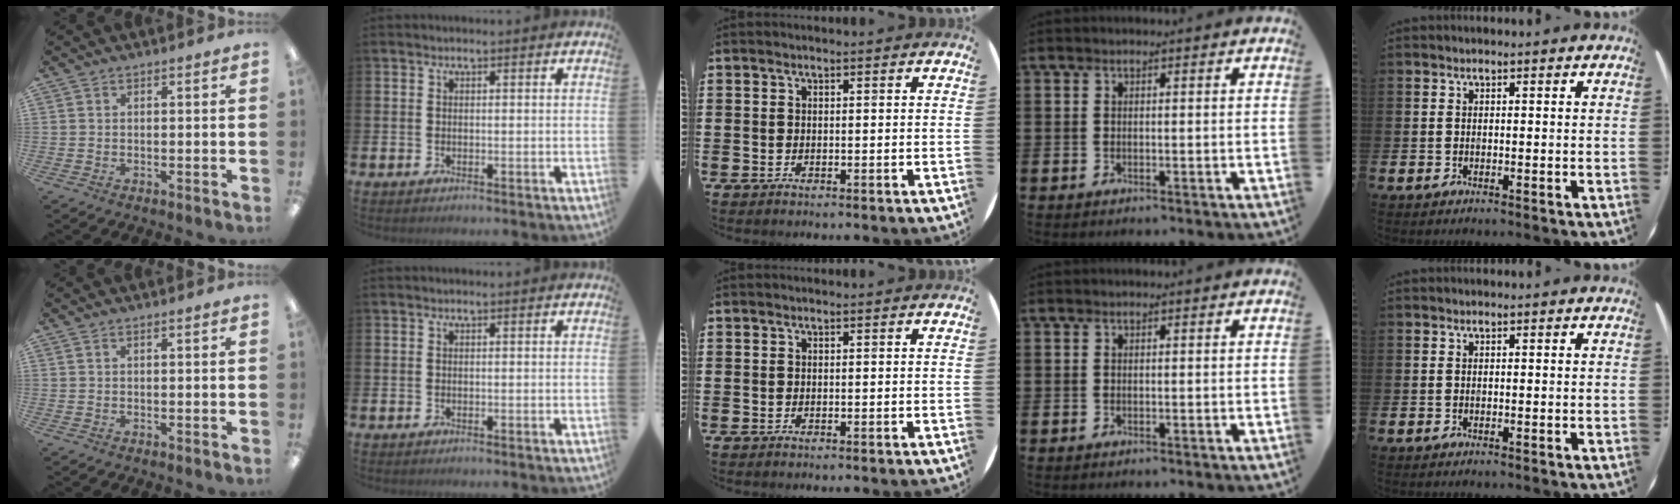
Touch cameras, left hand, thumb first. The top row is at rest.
{}